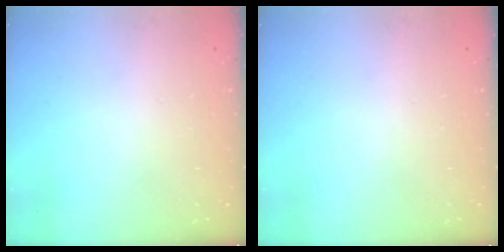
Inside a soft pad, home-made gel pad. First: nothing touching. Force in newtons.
{"total": 0.0}